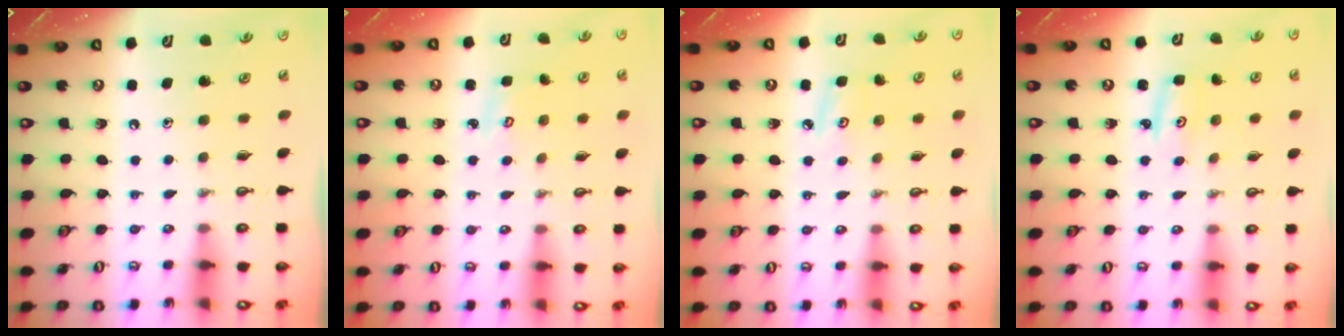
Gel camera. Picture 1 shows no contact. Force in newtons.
{"total": 2.9, "press": 2.9, "slide": 0.3}
{"total": 4.4, "press": 4.3, "slide": 0.5}
{"total": 2.7, "press": 2.7, "slide": 0.2}